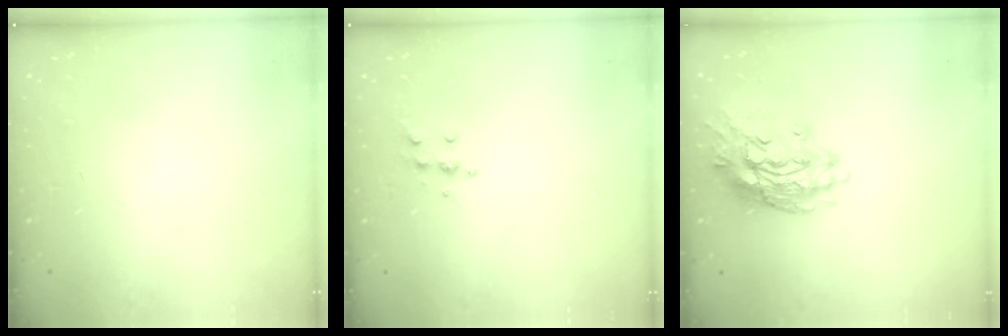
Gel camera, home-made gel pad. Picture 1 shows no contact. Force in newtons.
{"total": 5.1, "press": 5.1, "slide": 0.5}
{"total": 16.9, "press": 16.8, "slide": 1.2}